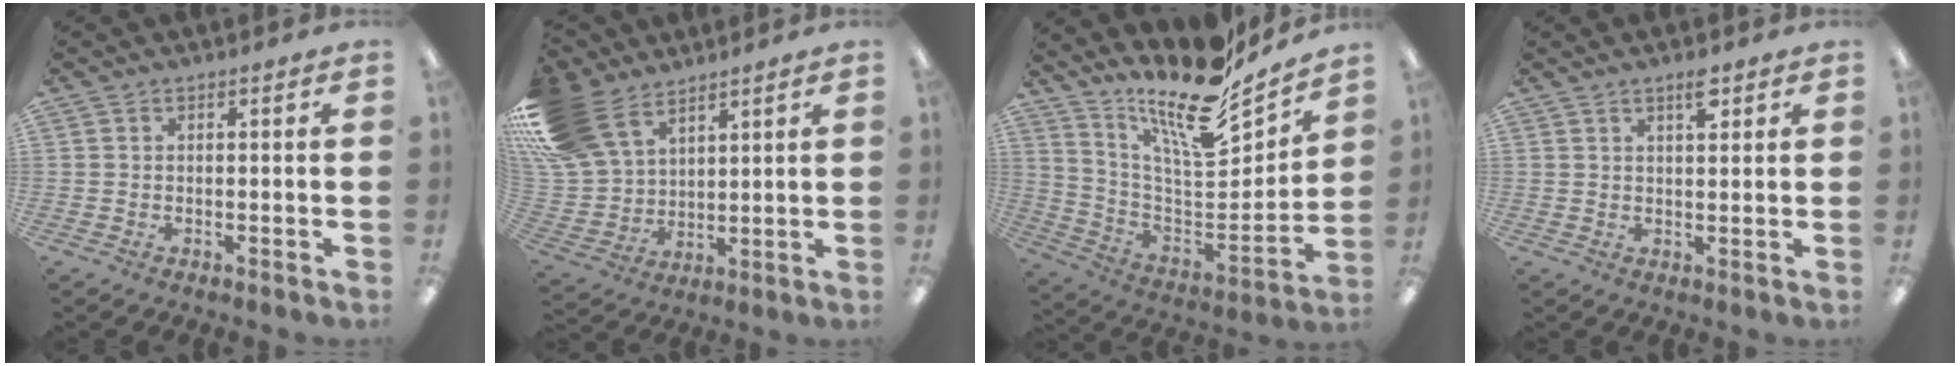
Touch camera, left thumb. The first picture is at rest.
{"total": 17.9, "force": [11.0, 11.3, 8.6], "torque": [-0.201, -0.044, 0.214]}
{"total": 18.8, "force": [15.2, 4.6, 10.0], "torque": [-0.177, -0.125, 0.255]}
{"total": 4.0, "force": [2.6, 1.3, 2.7], "torque": [-0.035, -0.008, 0.040]}